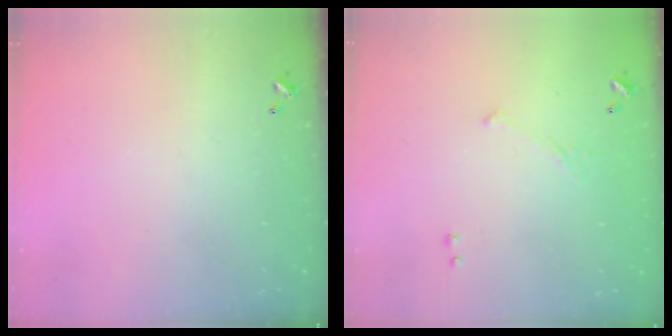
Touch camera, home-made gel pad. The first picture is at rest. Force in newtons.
{"total": 5.8, "press": 5.8, "slide": 0.8}